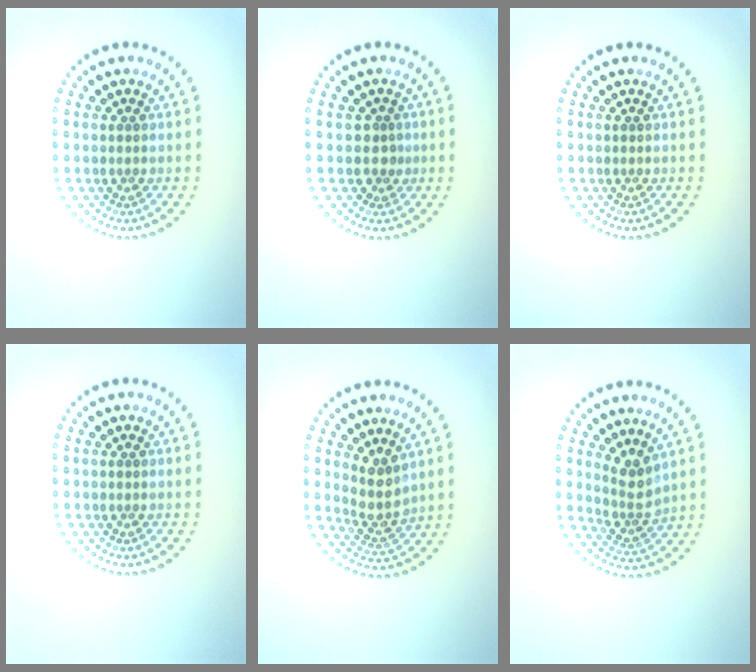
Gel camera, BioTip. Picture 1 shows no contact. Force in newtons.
{"total": 1.6, "press": 1.2, "slide": 1.0}
{"total": 0.0}
{"total": 0.0}
{"total": 2.9, "press": 2.3, "slide": 1.8}
{"total": 2.8, "press": 2.1, "slide": 1.8}